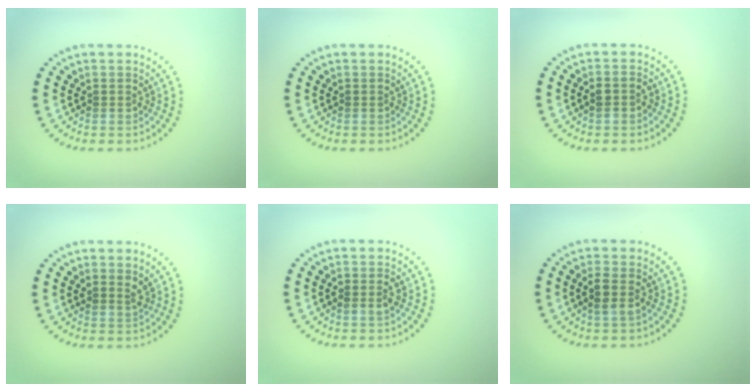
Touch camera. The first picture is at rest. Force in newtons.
{"total": 0.0}
{"total": 1.5, "press": 1.4, "slide": 0.4}
{"total": 1.2, "press": 1.1, "slide": 0.6}
{"total": 1.5, "press": 1.4, "slide": 0.3}
{"total": 1.9, "press": 1.8, "slide": 0.6}